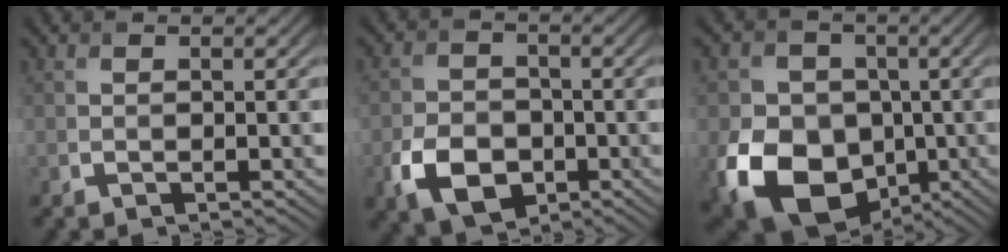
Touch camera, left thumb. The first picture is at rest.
{"total": 7.0, "force": [-2.9, 4.9, 4.1], "torque": [-0.089, -0.012, -0.057]}
{"total": 14.9, "force": [-4.4, 11.7, 8.1], "torque": [-0.165, -0.045, -0.090]}